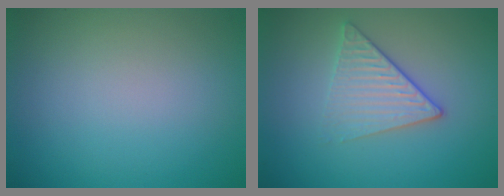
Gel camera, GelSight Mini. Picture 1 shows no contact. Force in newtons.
{"total": 3.3, "press": 2.9, "slide": 1.5}